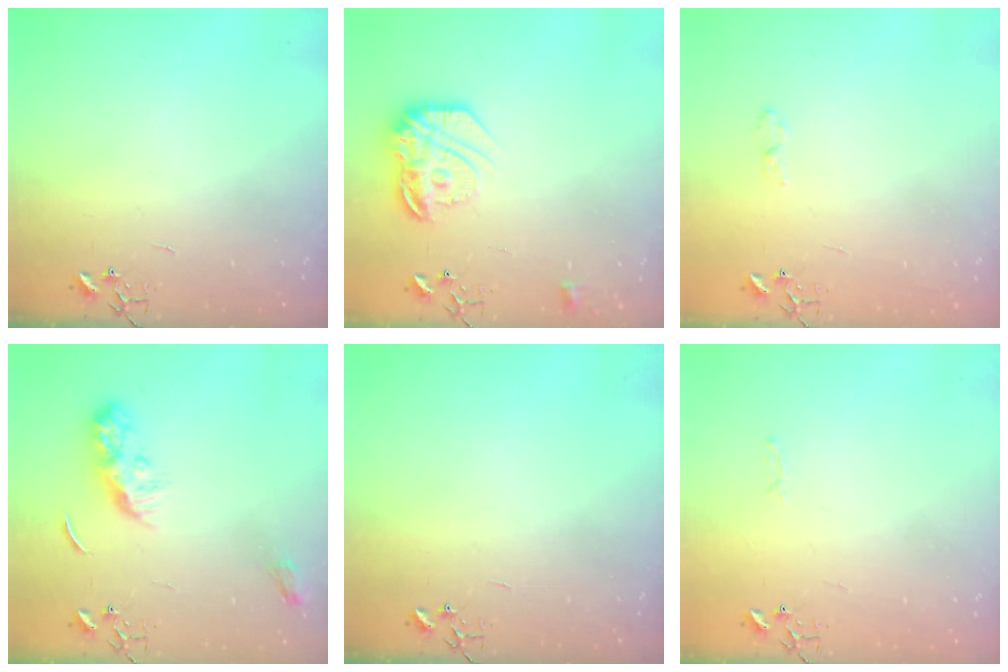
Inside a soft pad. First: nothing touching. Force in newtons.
{"total": 18.3, "press": 18.2, "slide": 1.3}
{"total": 4.4, "press": 4.3, "slide": 0.7}
{"total": 9.0, "press": 9.0, "slide": 0.2}
{"total": 0.0}
{"total": 2.8, "press": 2.8, "slide": 0.4}